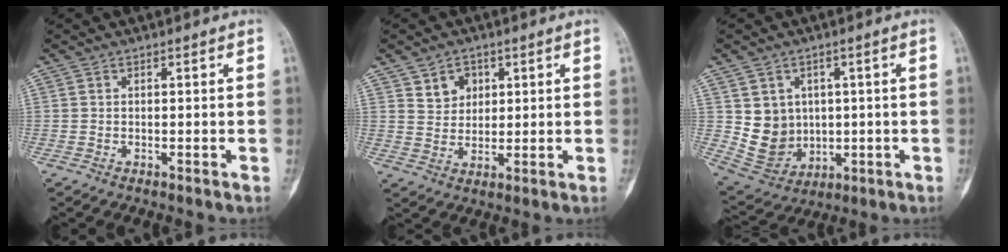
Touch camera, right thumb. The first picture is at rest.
{"total": 5.0, "force": [2.3, 4.0, 1.8], "torque": [-0.008, -0.015, 0.045]}
{"total": 9.3, "force": [1.2, 8.3, 4.0], "torque": [-0.034, -0.008, 0.046]}